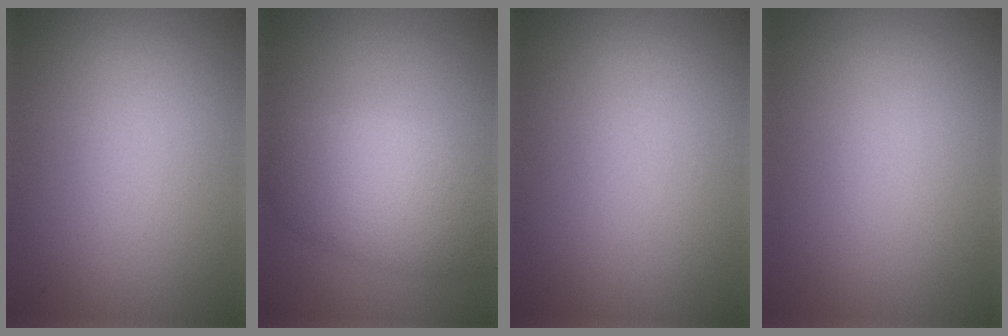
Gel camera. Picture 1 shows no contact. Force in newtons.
{"total": 5.9, "press": 5.9, "slide": 0.2}
{"total": 0.0}
{"total": 0.0}